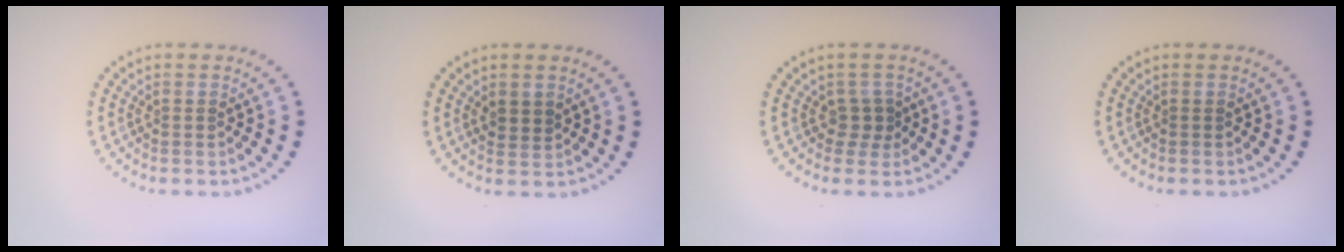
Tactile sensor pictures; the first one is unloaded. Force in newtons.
{"total": 1.5, "press": 1.4, "slide": 0.7}
{"total": 1.8, "press": 1.4, "slide": 1.1}
{"total": 0.0}